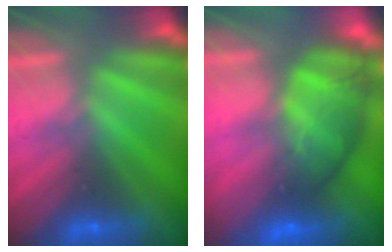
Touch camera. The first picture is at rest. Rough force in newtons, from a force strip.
{"total": 7.1}